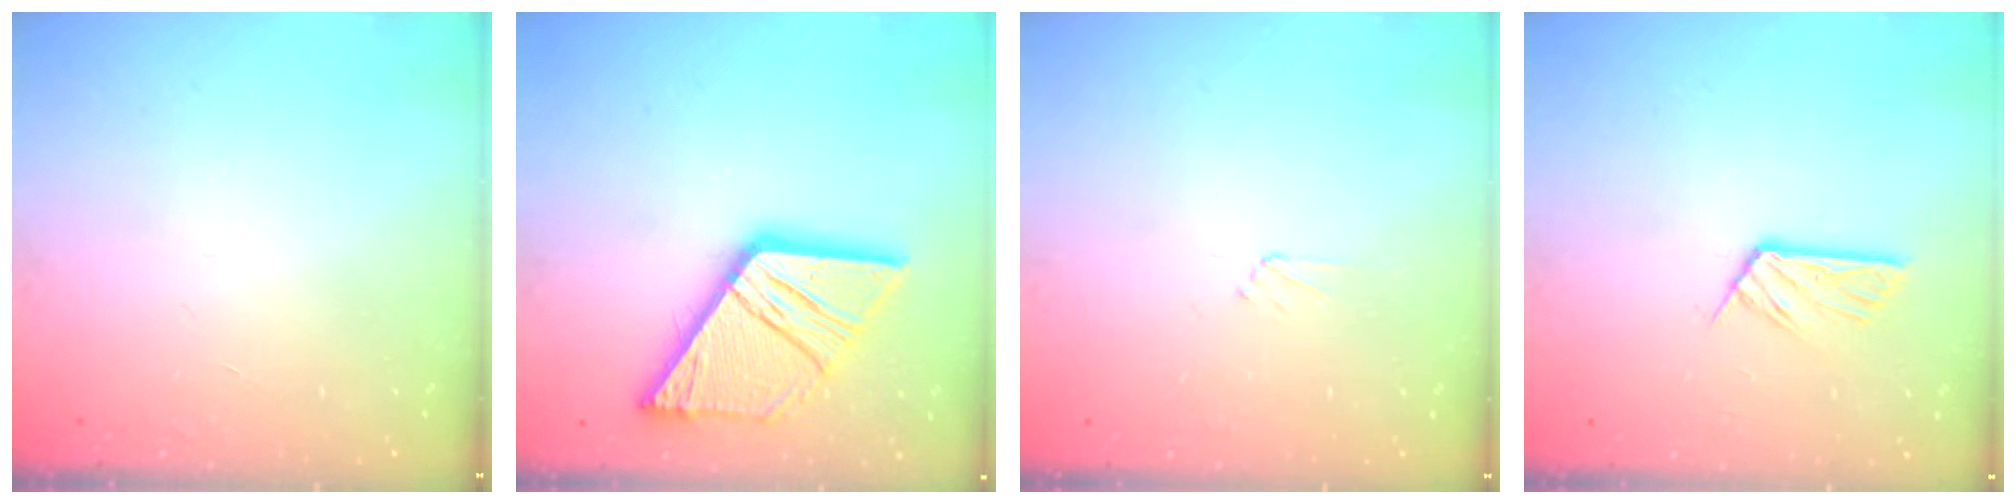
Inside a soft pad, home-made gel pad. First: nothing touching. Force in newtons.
{"total": 20.6, "press": 20.5, "slide": 2.3}
{"total": 2.7, "press": 2.6, "slide": 0.4}
{"total": 8.7, "press": 8.7, "slide": 0.7}